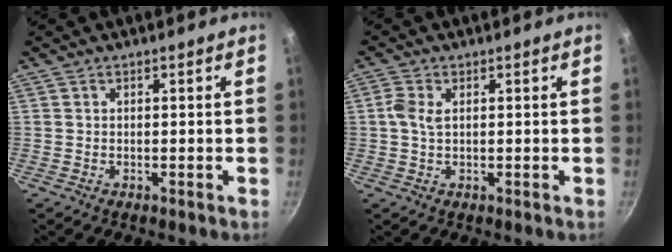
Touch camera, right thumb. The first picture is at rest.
{"total": 2.9, "force": [0.5, 1.5, 2.4], "torque": [-0.055, 0.005, 0.008]}